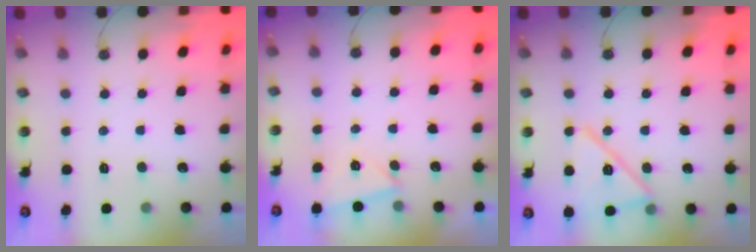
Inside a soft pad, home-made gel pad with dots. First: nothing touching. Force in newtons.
{"total": 3.1, "press": 2.3, "slide": 2.1}
{"total": 15.2, "press": 15.1, "slide": 1.8}